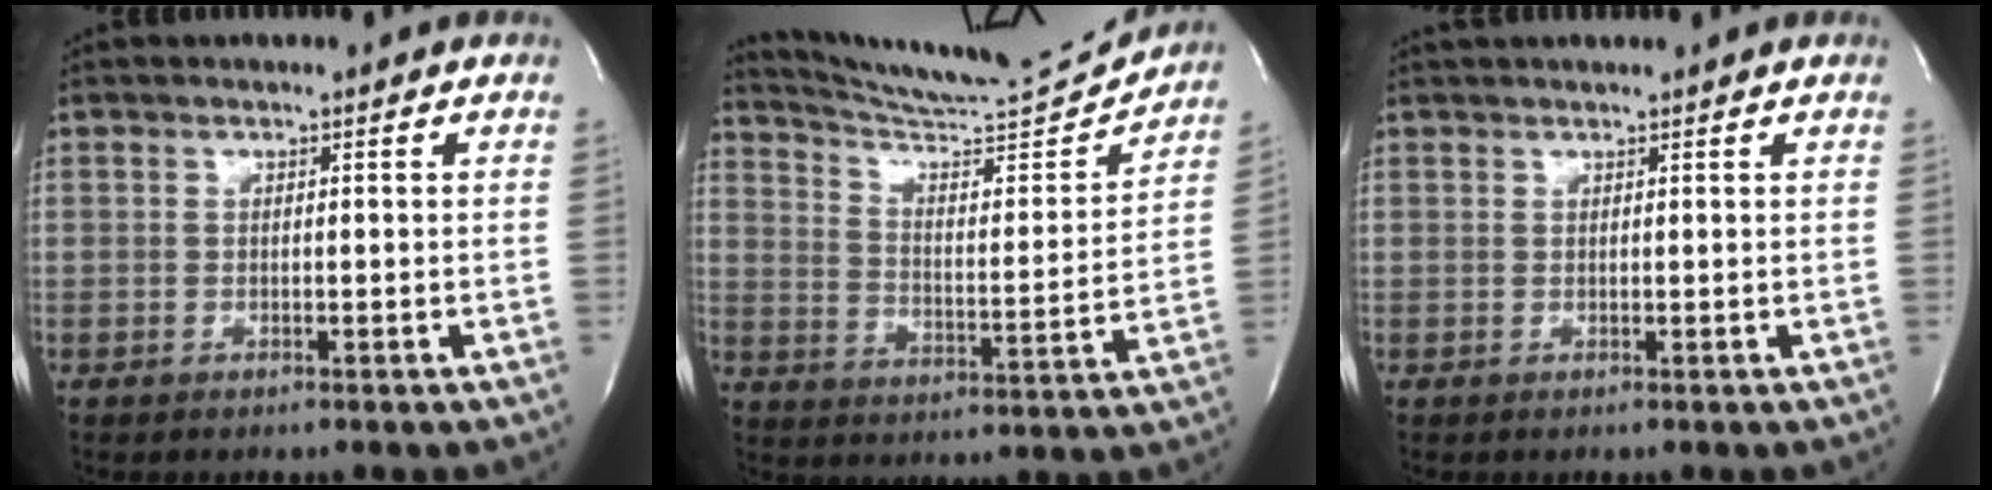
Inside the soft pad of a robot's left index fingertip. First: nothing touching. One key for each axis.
{"total": 18.1, "fx": 17.6, "fy": -0.2, "fz": 4.6, "tx": -0.086, "ty": -0.053, "tz": 0.259}
{"total": 4.6, "fx": 4.3, "fy": 0.4, "fz": 1.6, "tx": -0.025, "ty": 0.027, "tz": 0.056}